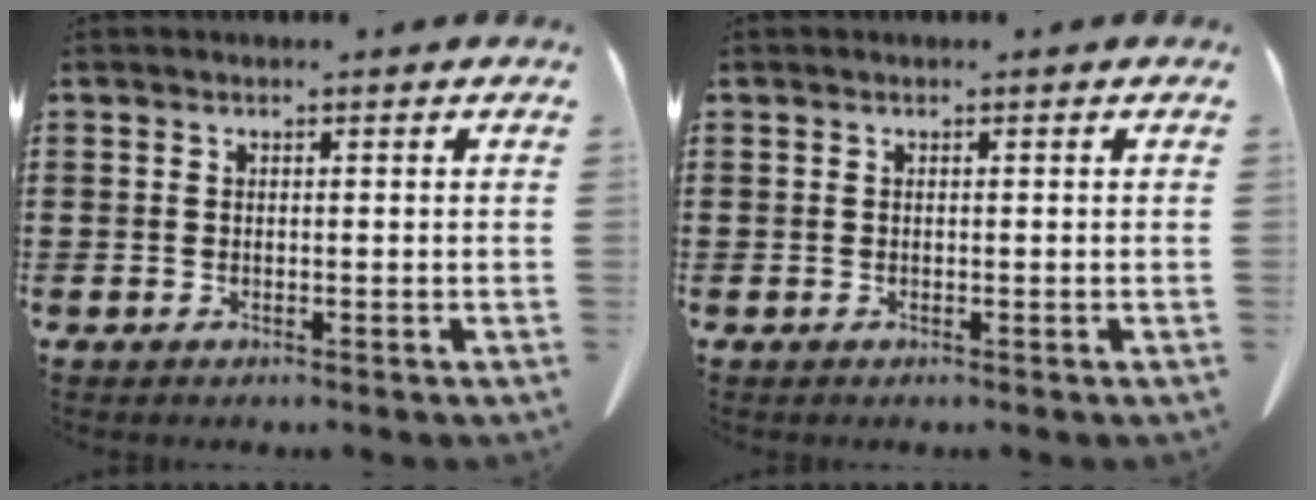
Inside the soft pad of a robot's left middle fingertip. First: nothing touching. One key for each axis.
{"total": 0.0}